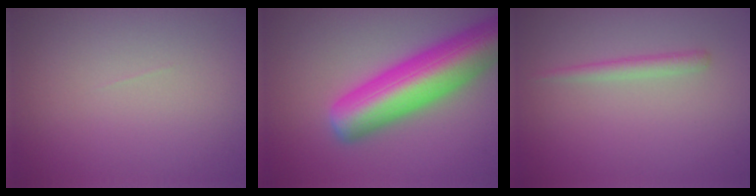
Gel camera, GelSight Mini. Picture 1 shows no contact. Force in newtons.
{"total": 9.8, "press": 9.8, "slide": 0.6}
{"total": 1.3, "press": 1.3, "slide": 0.0}